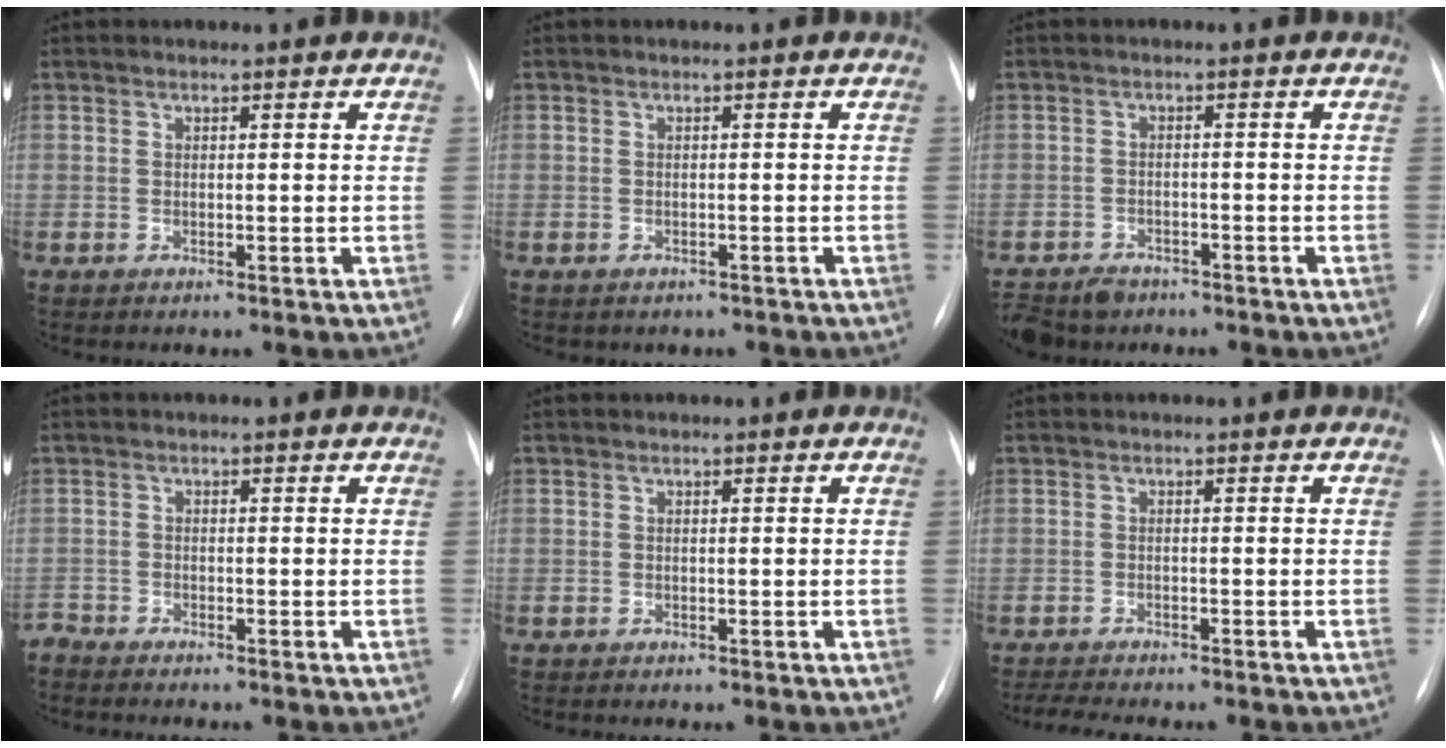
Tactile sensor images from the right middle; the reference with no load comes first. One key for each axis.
{"total": 2.5, "fx": -2.1, "fy": 1.4, "fz": 0.4, "tx": -0.011, "ty": 0.004, "tz": -0.021}
{"total": 7.5, "fx": -6.0, "fy": 4.0, "fz": 2.0, "tx": -0.044, "ty": -0.008, "tz": -0.096}
{"total": 2.3, "fx": -2.3, "fy": 0.2, "fz": 0.1, "tx": 0.003, "ty": -0.009, "tz": -0.039}
{"total": 0.0}
{"total": 6.9, "fx": -6.1, "fy": 1.1, "fz": 3.1, "tx": -0.046, "ty": -0.007, "tz": -0.087}